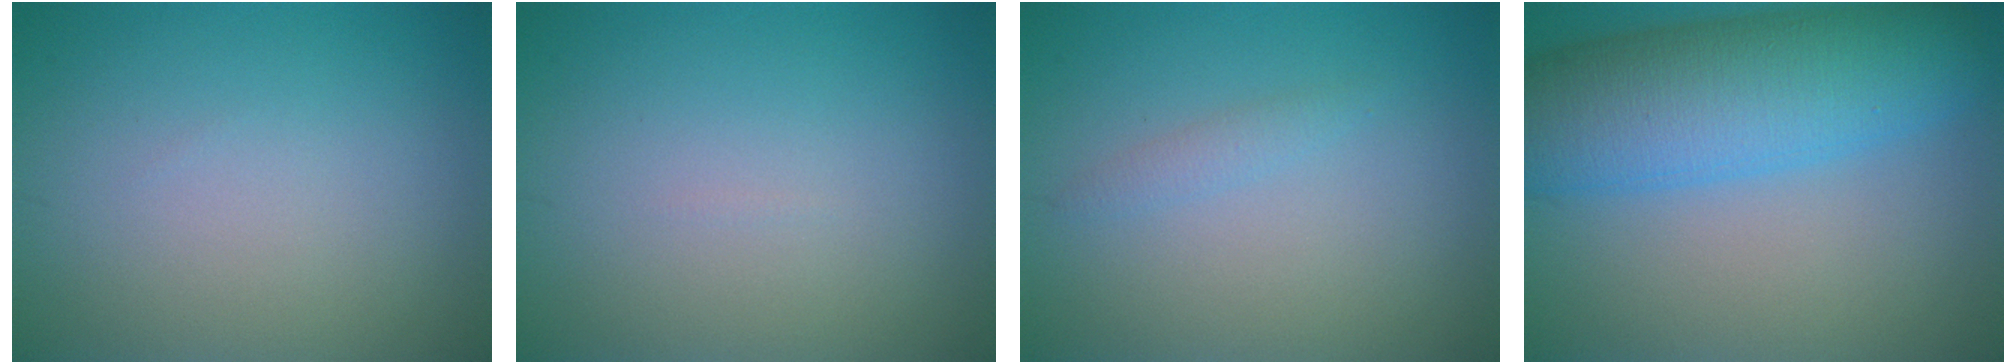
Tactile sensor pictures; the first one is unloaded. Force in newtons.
{"total": 0.0}
{"total": 1.0, "press": 1.0, "slide": 0.1}
{"total": 10.4, "press": 10.4, "slide": 0.3}